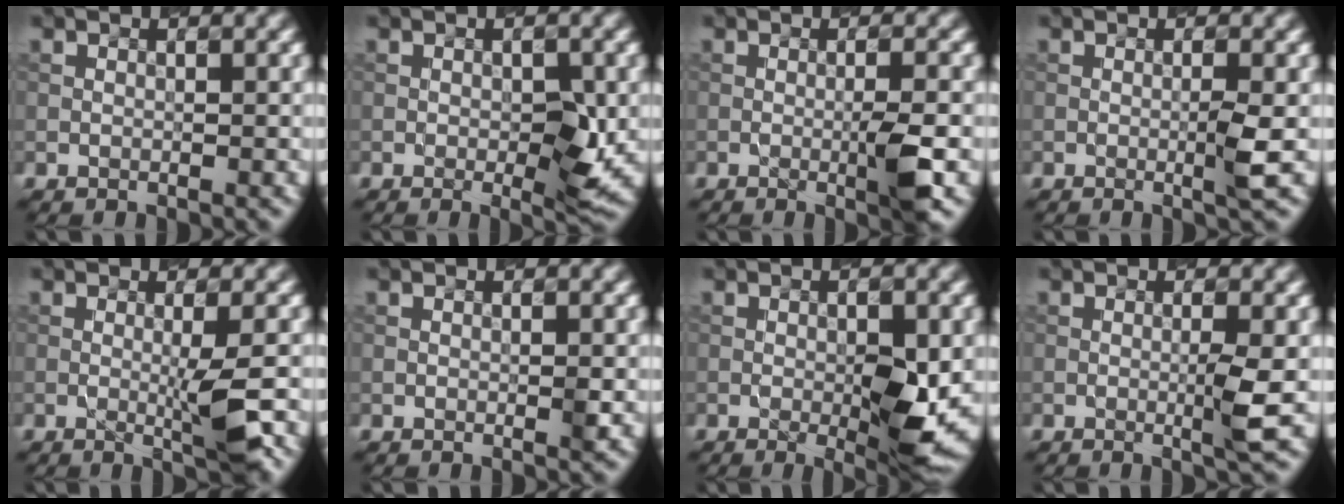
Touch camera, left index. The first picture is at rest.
{"total": 2.8, "force": [-0.5, 0.6, 2.7], "torque": [-0.041, -0.002, 0.000]}
{"total": 3.2, "force": [-0.7, 0.4, 3.1], "torque": [-0.049, -0.003, -0.007]}
{"total": 1.9, "force": [-0.3, 0.2, 1.9], "torque": [-0.034, -0.006, -0.004]}
{"total": 3.3, "force": [-0.4, 0.4, 3.2], "torque": [-0.053, -0.007, -0.002]}
{"total": 0.7, "force": [-0.1, 0.1, 0.7], "torque": [-0.012, 0.001, 0.000]}
{"total": 5.5, "force": [-0.9, 0.8, 5.4], "torque": [-0.088, -0.007, -0.003]}
{"total": 2.3, "force": [-0.3, 0.1, 2.2], "torque": [-0.040, -0.007, -0.004]}